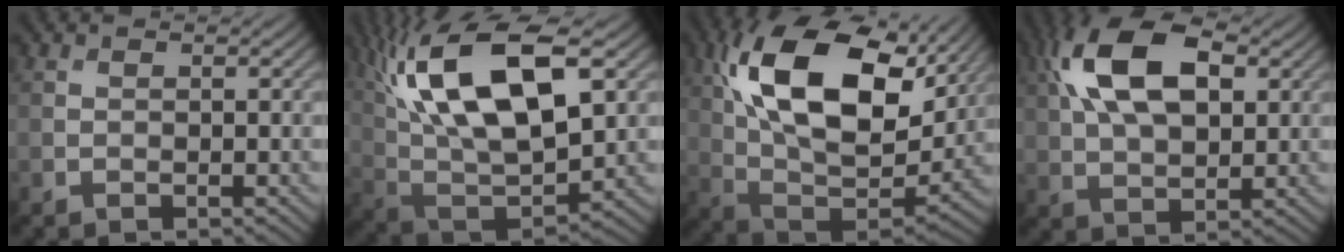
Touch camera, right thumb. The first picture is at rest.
{"total": 18.3, "force": [7.0, 7.9, 14.9], "torque": [-0.314, 0.027, 0.123]}
{"total": 19.8, "force": [7.6, 10.6, 14.9], "torque": [-0.294, 0.027, 0.122]}
{"total": 13.1, "force": [4.3, 6.9, 10.2], "torque": [-0.209, 0.021, 0.073]}